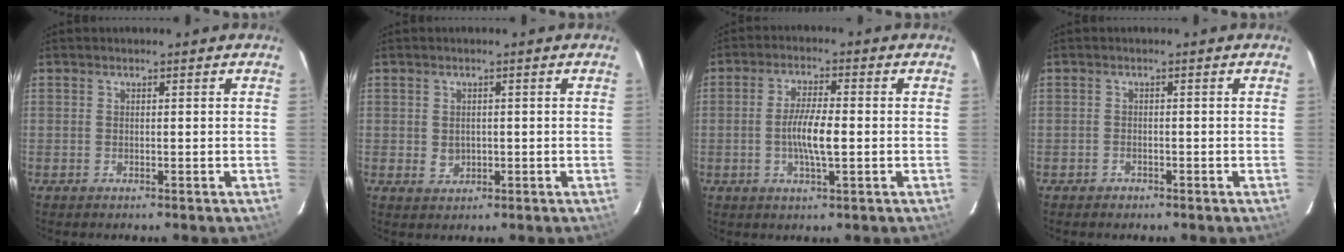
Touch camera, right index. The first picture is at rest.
{"total": 2.3, "force": [0.0, 2.1, 1.0], "torque": [-0.016, 0.002, 0.005]}
{"total": 6.3, "force": [-0.9, 1.2, 6.1], "torque": [-0.116, 0.000, -0.017]}
{"total": 1.5, "force": [-1.1, 1.1, 0.0], "torque": [-0.002, 0.003, -0.017]}